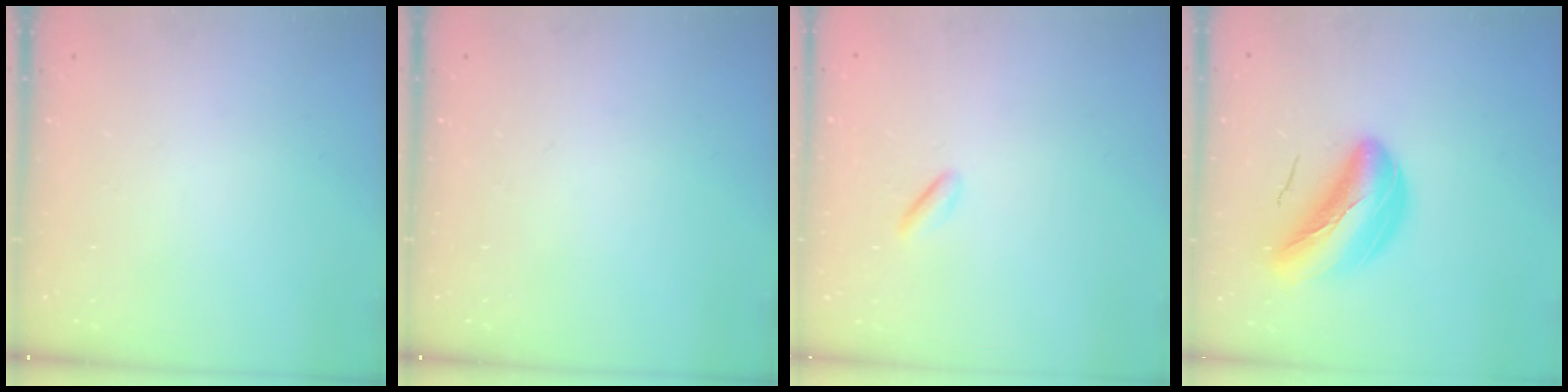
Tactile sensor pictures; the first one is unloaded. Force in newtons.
{"total": 0.0}
{"total": 1.1, "press": 0.8, "slide": 0.7}
{"total": 11.7, "press": 11.2, "slide": 3.4}